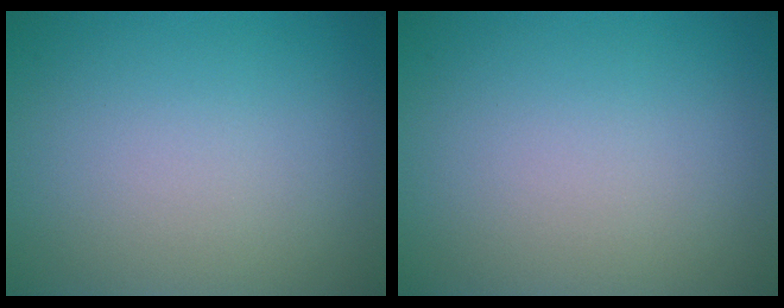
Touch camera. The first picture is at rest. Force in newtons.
{"total": 0.0}